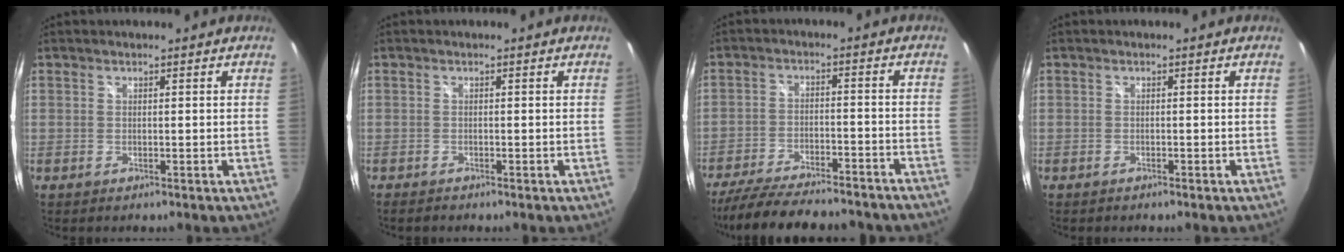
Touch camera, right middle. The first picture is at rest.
{"total": 1.2, "force": [-1.1, 0.2, 0.4], "torque": [-0.010, -0.005, -0.020]}
{"total": 21.9, "force": [-18.9, 4.5, 10.1], "torque": [-0.197, -0.034, -0.271]}
{"total": 0.7, "force": [-0.6, 0.2, 0.2], "torque": [-0.007, -0.002, -0.011]}